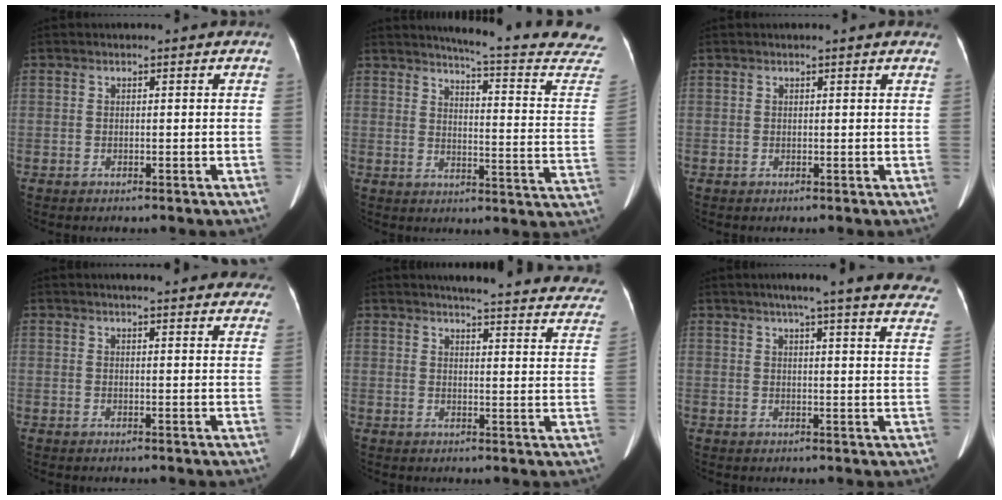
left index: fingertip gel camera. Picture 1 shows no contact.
{"total": 22.3, "force": [20.7, -1.4, 8.2], "torque": [-0.115, -0.143, 0.231]}
{"total": 2.8, "force": [2.5, 0.2, 1.2], "torque": [-0.016, 0.011, 0.018]}
{"total": 16.4, "force": [14.8, 2.9, 6.2], "torque": [-0.060, 0.004, 0.161]}
{"total": 26.0, "force": [23.9, 2.8, 9.7], "torque": [-0.113, -0.077, 0.256]}
{"total": 23.3, "force": [20.3, 1.2, 11.2], "torque": [-0.151, -0.046, 0.227]}